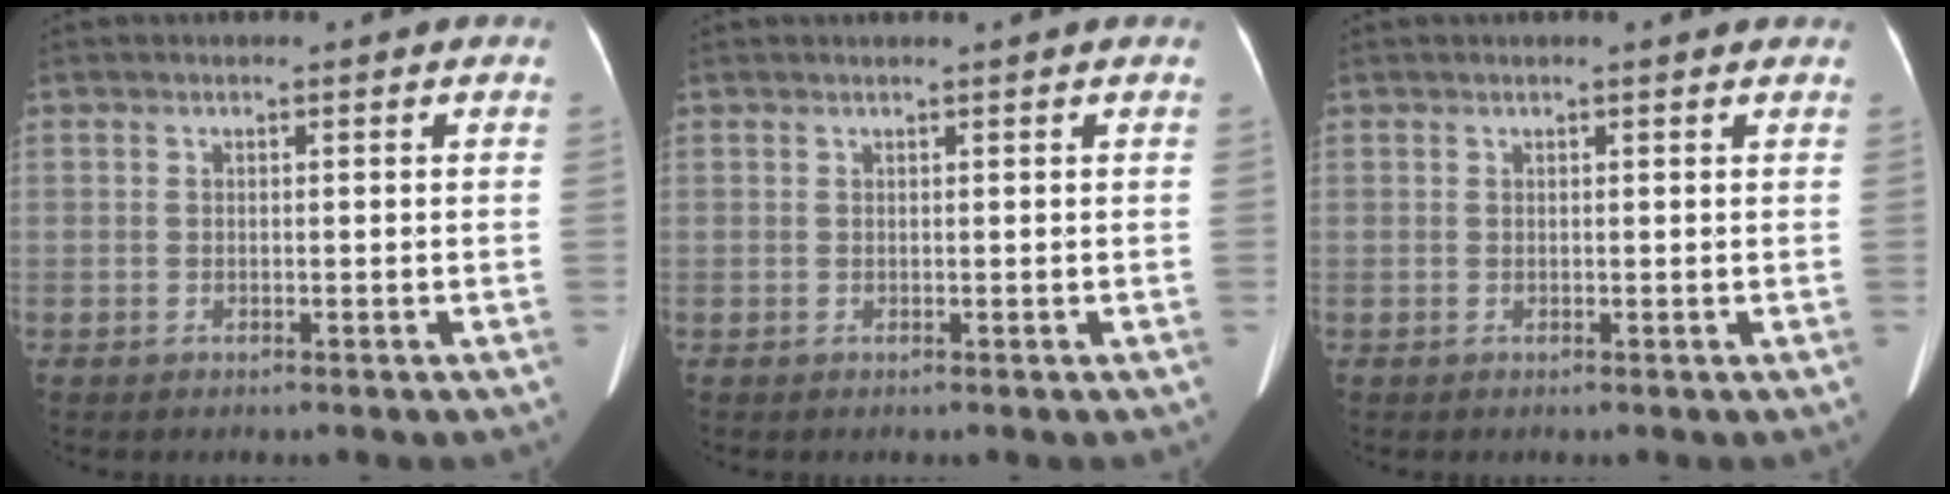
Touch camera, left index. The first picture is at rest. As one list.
[{"total": 1.0, "force": [0.9, -0.2, 0.4], "torque": [-0.010, 0.009, 0.020]}, {"total": 1.9, "force": [1.7, 0.1, 0.9], "torque": [-0.012, 0.012, 0.015]}]